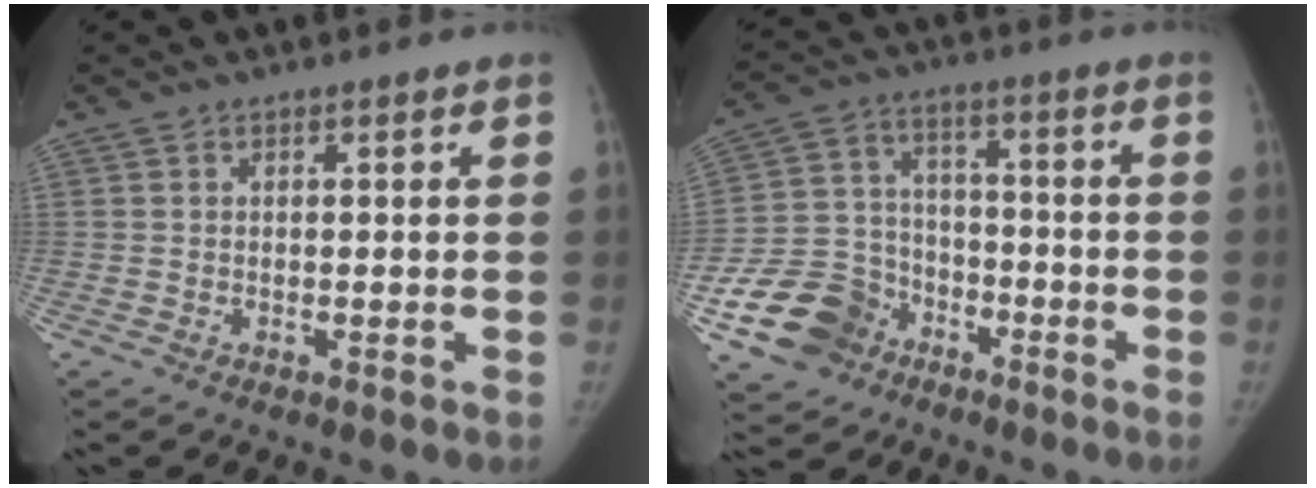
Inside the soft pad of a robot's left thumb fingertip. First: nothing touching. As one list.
[{"total": 13.8, "force": [-7.4, 10.9, 4.0], "torque": [-0.050, 0.061, -0.130]}]